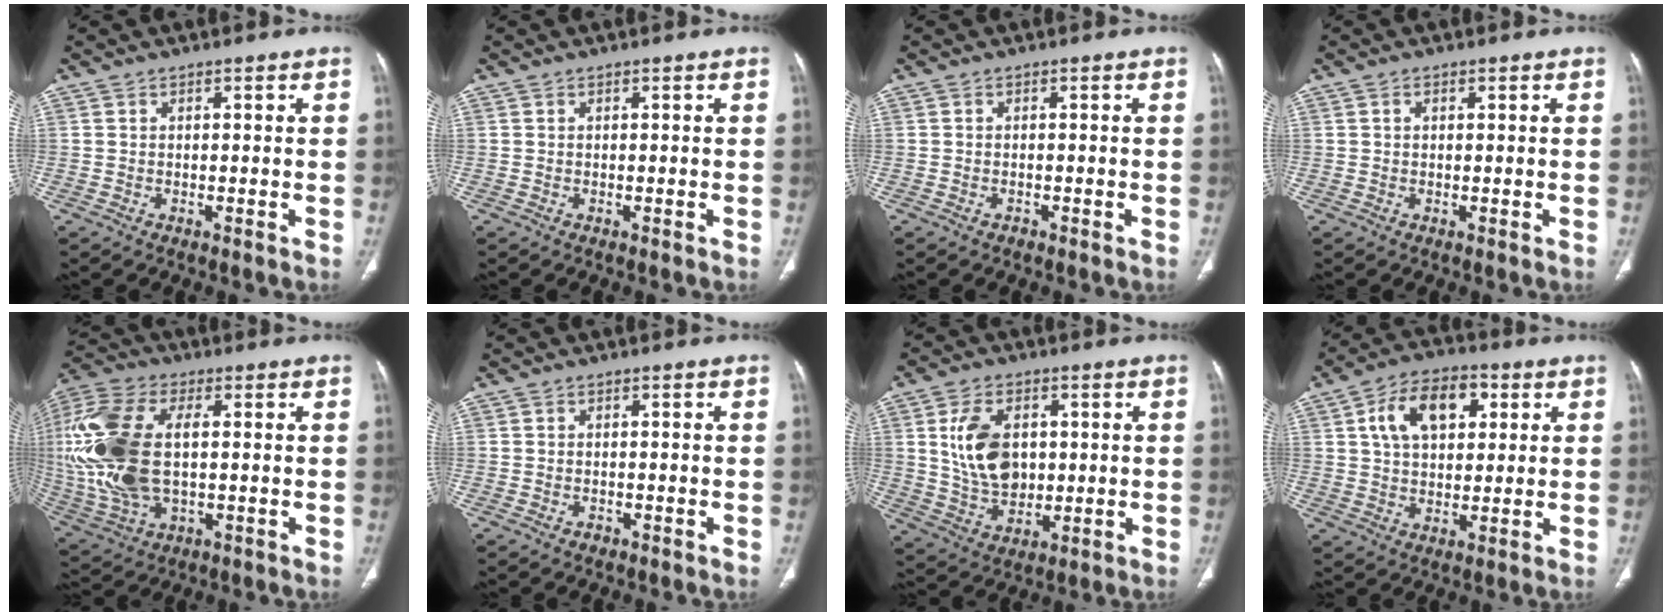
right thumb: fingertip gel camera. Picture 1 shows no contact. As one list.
[{"total": 0.0}, {"total": 0.6, "force": [-0.4, 0.3, 0.2], "torque": [-0.006, 0.003, -0.007]}, {"total": 0.8, "force": [0.3, 0.5, 0.5], "torque": [-0.010, 0.002, 0.004]}, {"total": 22.6, "force": [1.3, 12.3, 18.9], "torque": [-0.445, -0.001, 0.029]}, {"total": 0.9, "force": [-0.6, 0.6, 0.4], "torque": [-0.007, 0.004, -0.007]}, {"total": 11.9, "force": [2.0, 8.1, 8.5], "torque": [-0.137, -0.010, 0.047]}, {"total": 12.7, "force": [4.0, 7.8, 9.1], "torque": [-0.132, 0.008, 0.064]}]